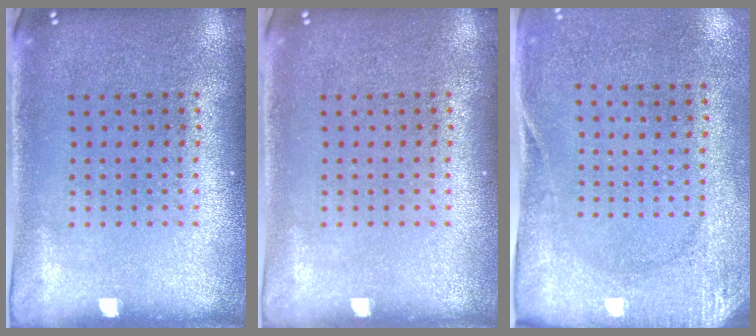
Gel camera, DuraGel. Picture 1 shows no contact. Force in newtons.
{"total": 0.0}
{"total": 2.7, "press": 2.1, "slide": 1.7}